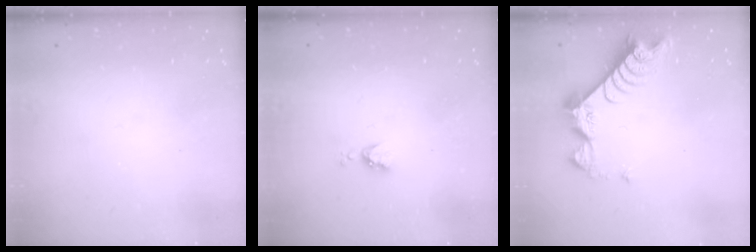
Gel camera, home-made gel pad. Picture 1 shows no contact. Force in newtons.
{"total": 4.3, "press": 4.3, "slide": 0.5}
{"total": 8.8, "press": 8.7, "slide": 0.9}